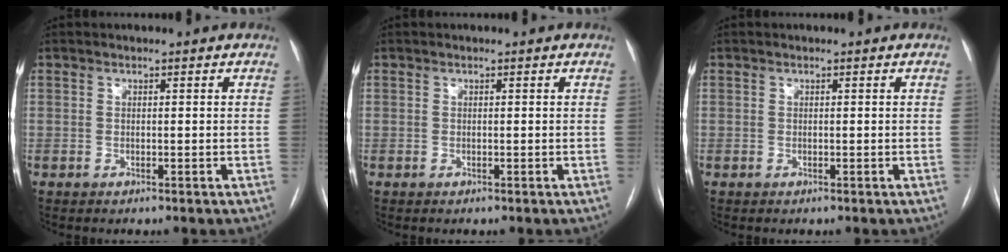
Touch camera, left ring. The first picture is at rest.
{"total": 0.0}
{"total": 0.0}